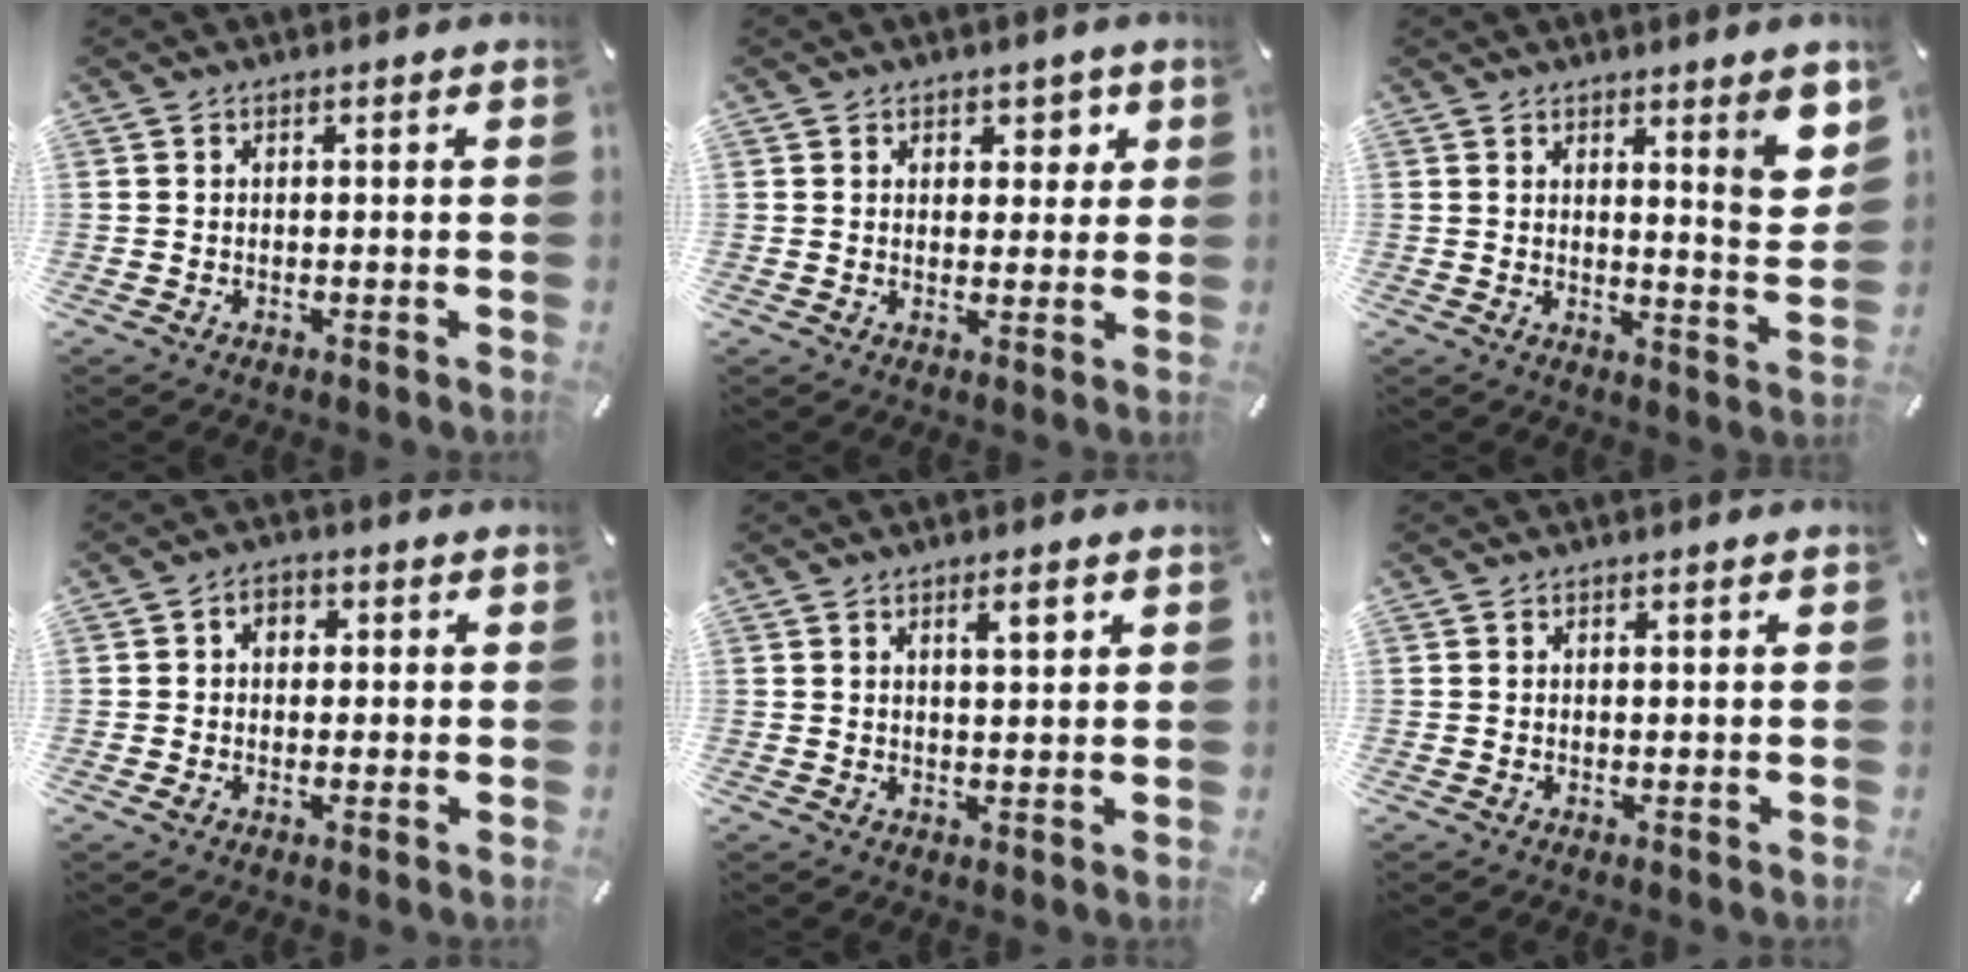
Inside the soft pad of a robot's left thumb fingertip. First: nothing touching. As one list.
[{"total": 3.6, "force": [1.6, 3.0, 1.3], "torque": [0.006, -0.007, 0.018]}, {"total": 7.1, "force": [4.8, 0.7, 5.2], "torque": [-0.067, -0.043, 0.074]}, {"total": 3.4, "force": [-0.2, 2.7, 2.1], "torque": [-0.024, 0.004, -0.008]}, {"total": 3.8, "force": [1.9, 1.0, 3.2], "torque": [-0.050, -0.003, 0.027]}, {"total": 0.0}]